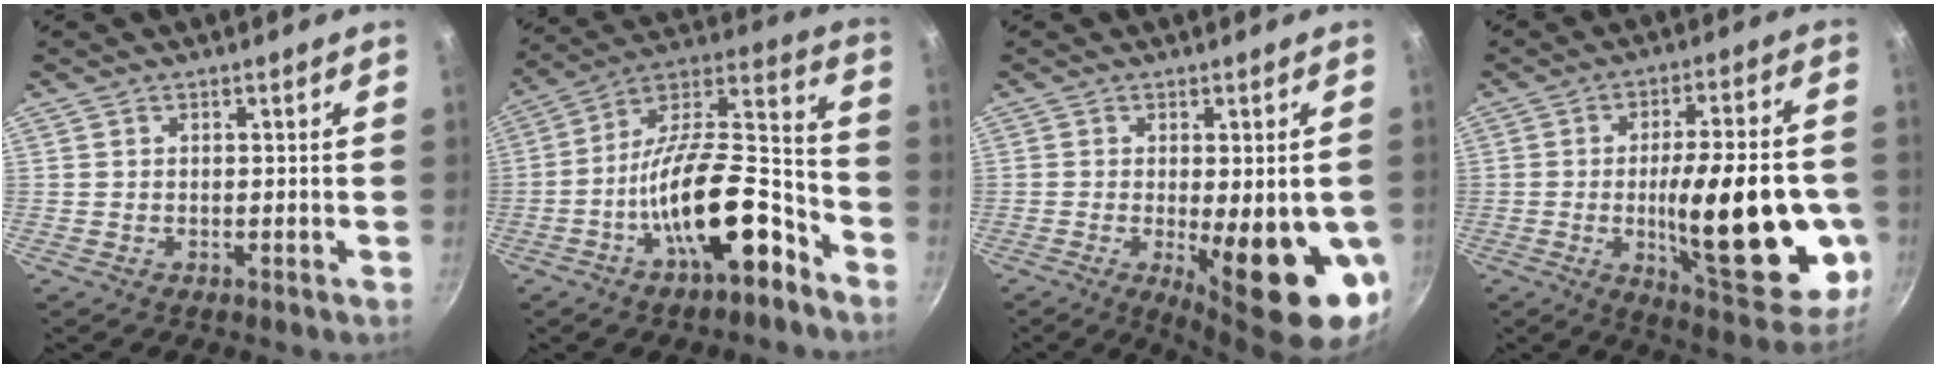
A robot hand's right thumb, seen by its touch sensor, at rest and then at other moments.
{"total": 21.4, "force": [-10.0, 8.4, 17.0], "torque": [-0.245, 0.078, -0.176]}
{"total": 16.6, "force": [-3.8, 4.8, 15.5], "torque": [-0.186, -0.020, -0.036]}
{"total": 25.4, "force": [-4.2, 8.1, 23.7], "torque": [-0.316, 0.001, -0.050]}